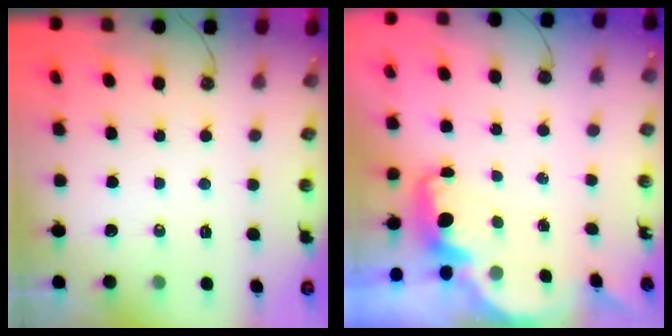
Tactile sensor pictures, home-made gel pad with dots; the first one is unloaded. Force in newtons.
{"total": 2.2, "press": 2.1, "slide": 0.6}